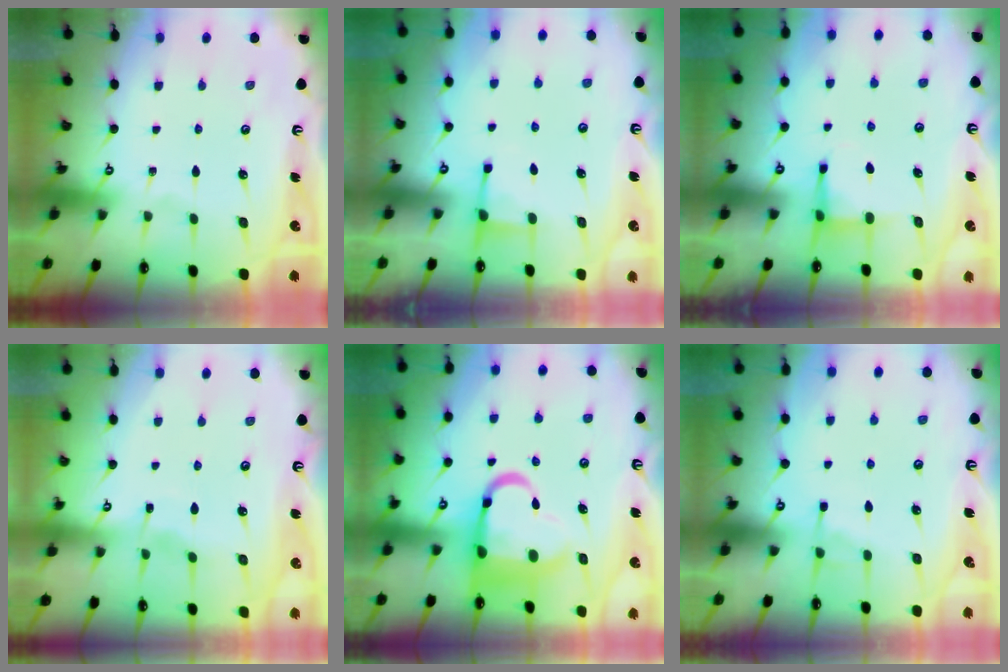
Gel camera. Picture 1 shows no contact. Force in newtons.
{"total": 2.7, "press": 2.6, "slide": 0.7}
{"total": 3.8, "press": 3.7, "slide": 0.5}
{"total": 3.1, "press": 3.1, "slide": 0.4}
{"total": 13.7, "press": 13.5, "slide": 2.6}
{"total": 3.9, "press": 3.9, "slide": 0.6}